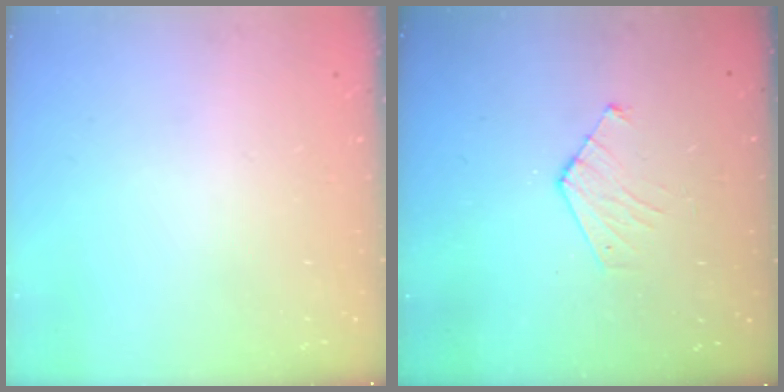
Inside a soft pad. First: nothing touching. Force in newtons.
{"total": 5.9, "press": 5.8, "slide": 0.6}